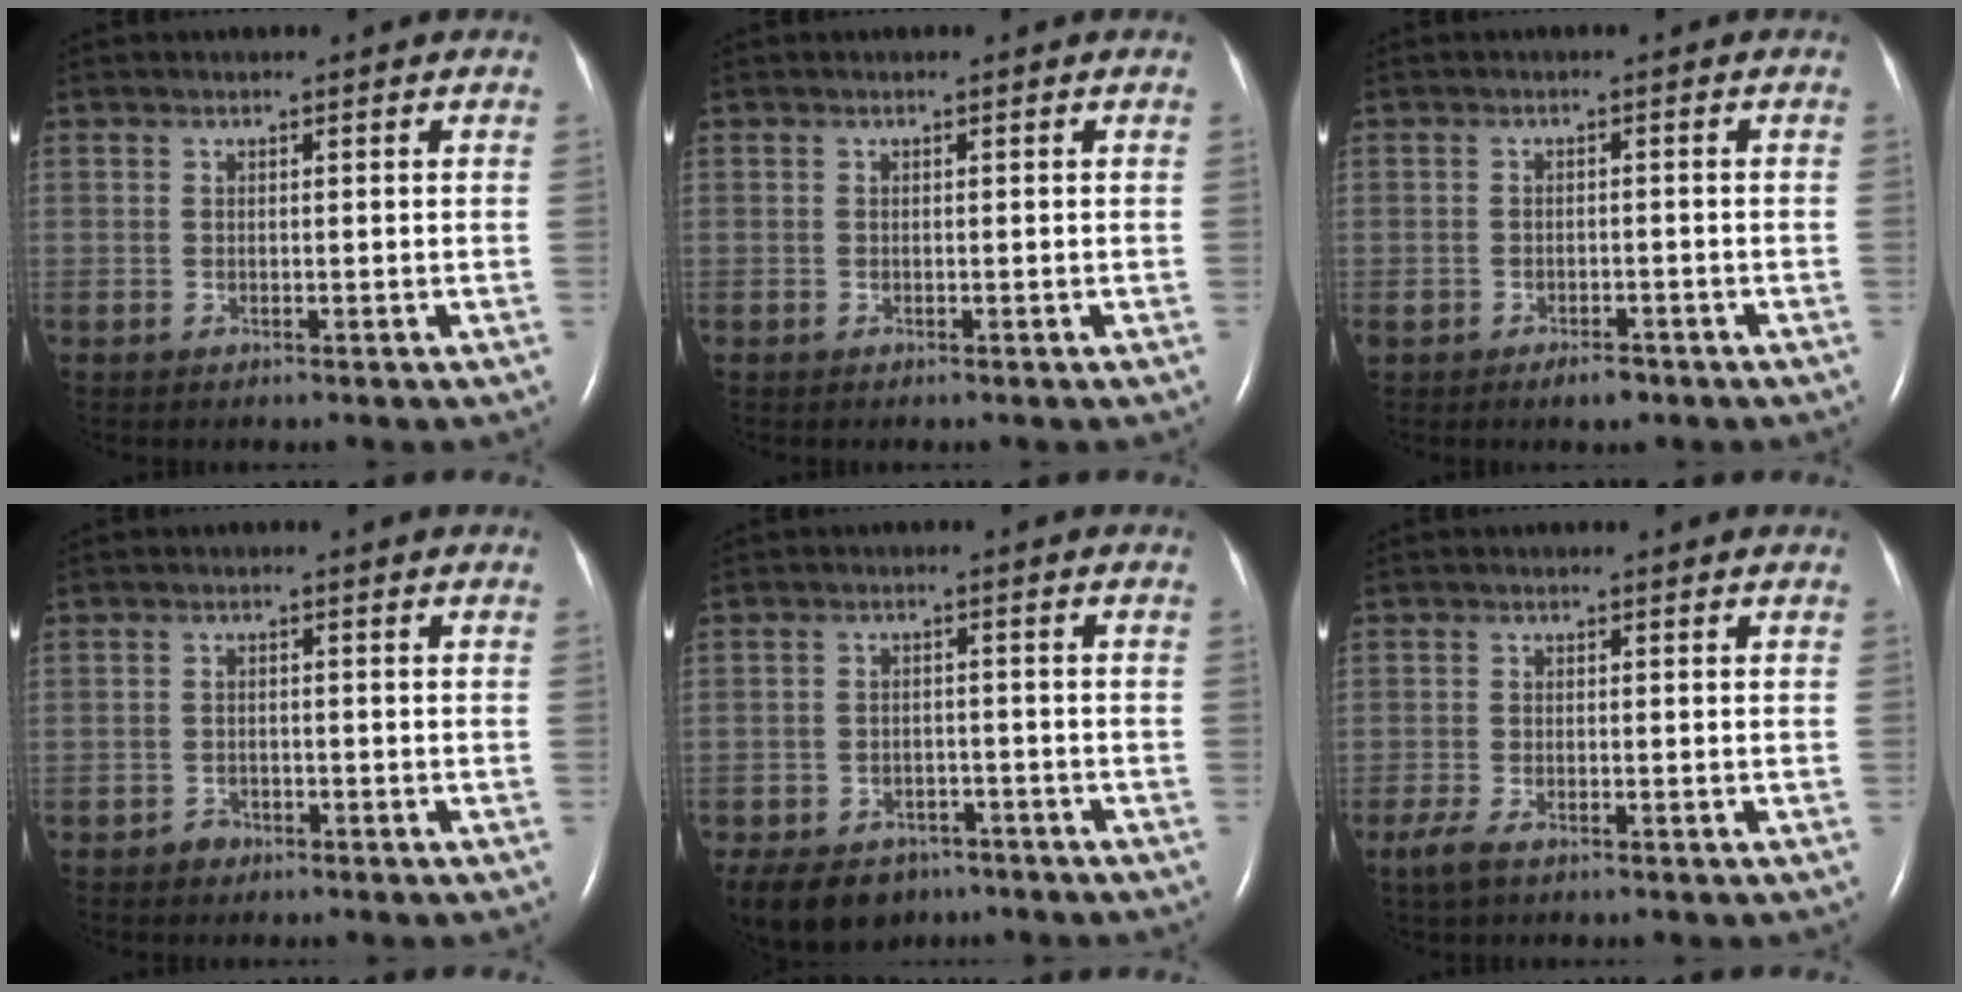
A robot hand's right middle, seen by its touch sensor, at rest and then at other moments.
{"total": 0.0}
{"total": 2.9, "force": [-2.1, 1.5, 1.4], "torque": [-0.024, 0.000, -0.025]}
{"total": 1.5, "force": [-1.2, 1.0, 0.0], "torque": [-0.003, 0.004, -0.023]}
{"total": 13.8, "force": [-9.3, 9.0, 4.9], "torque": [-0.131, -0.008, -0.123]}
{"total": 2.9, "force": [-1.9, 0.8, 2.0], "torque": [-0.053, -0.009, -0.036]}